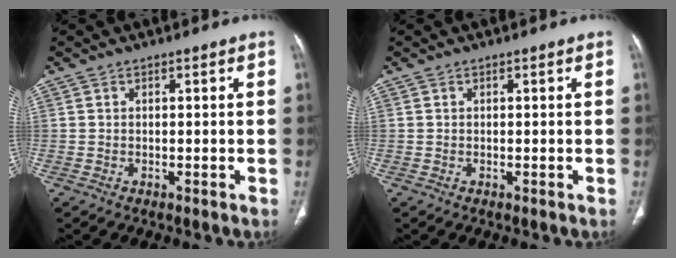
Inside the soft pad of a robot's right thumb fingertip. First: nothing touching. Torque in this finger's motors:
{"motor_torque": [0.09, 0.10, -0.02, 0.02, 0.04]}